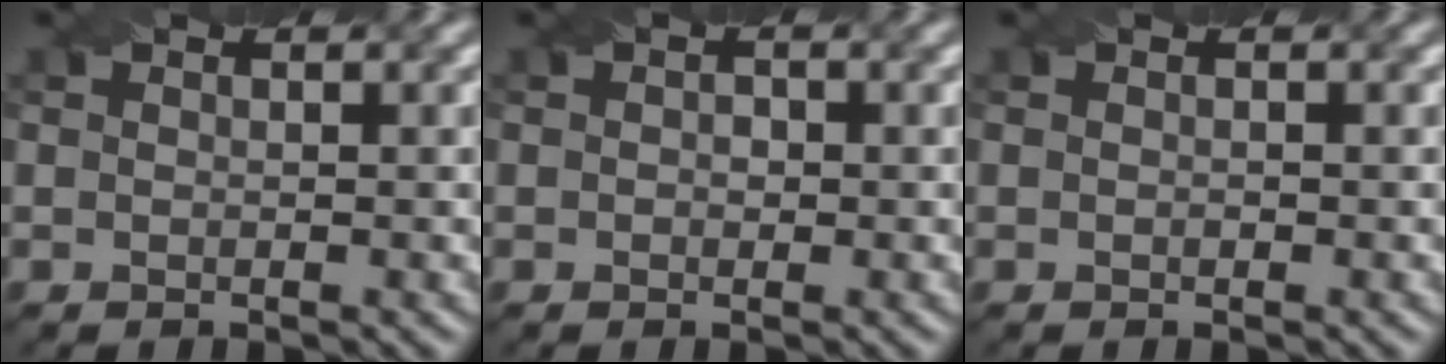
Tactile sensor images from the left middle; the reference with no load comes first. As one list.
[{"total": 1.0, "force": [0.1, 0.7, 0.6], "torque": [-0.010, -0.001, -0.004]}, {"total": 0.0}]